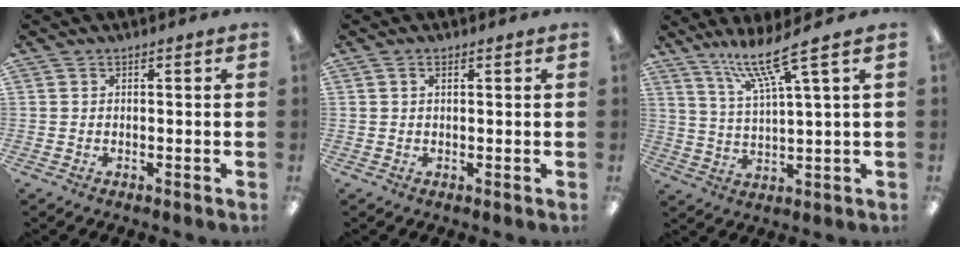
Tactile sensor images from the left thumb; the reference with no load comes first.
{"total": 1.3, "force": [0.6, 0.5, 1.0], "torque": [-0.014, -0.001, 0.009]}
{"total": 10.9, "force": [7.9, 1.0, 7.5], "torque": [-0.157, -0.029, 0.136]}